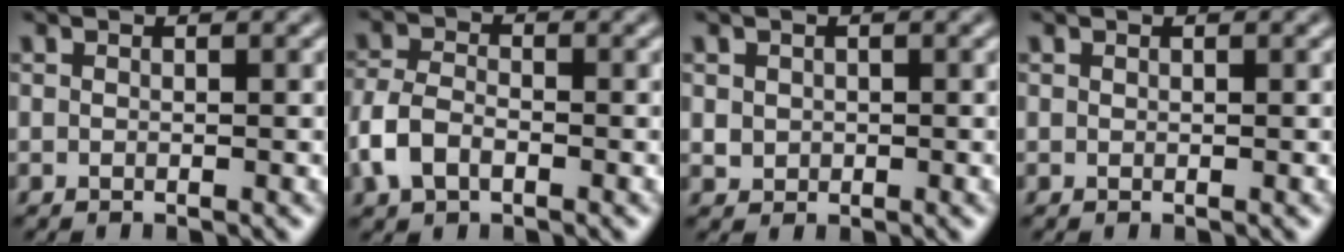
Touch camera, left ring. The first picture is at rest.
{"total": 3.6, "force": [-1.6, 2.3, 2.4], "torque": [-0.054, 0.002, -0.039]}
{"total": 1.2, "force": [0.1, 1.1, 0.3], "torque": [-0.002, -0.004, 0.002]}
{"total": 0.0}